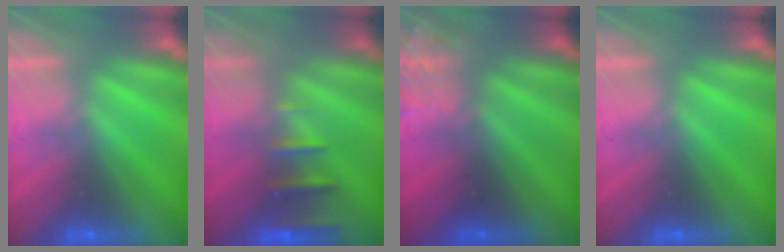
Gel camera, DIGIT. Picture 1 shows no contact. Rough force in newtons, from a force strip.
{"total": 2.4}
{"total": 3.5}
{"total": 0.0}